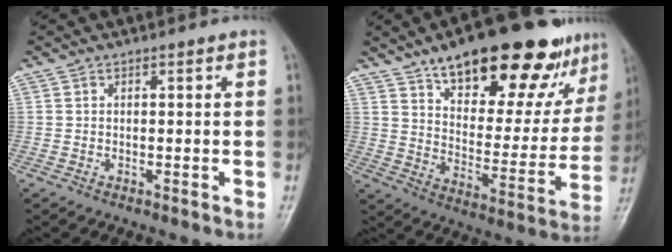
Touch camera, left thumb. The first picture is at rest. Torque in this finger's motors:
{"motor_torque": [0.92, 0.82, 1.56, -1.21, 0.20]}